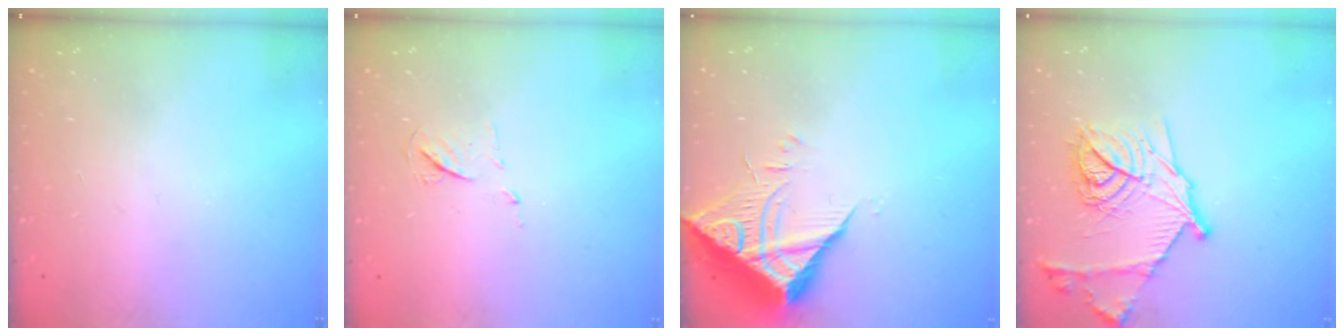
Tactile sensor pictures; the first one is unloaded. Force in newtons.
{"total": 5.6, "press": 5.6, "slide": 0.8}
{"total": 10.5, "press": 10.4, "slide": 1.0}
{"total": 18.8, "press": 18.8, "slide": 1.3}